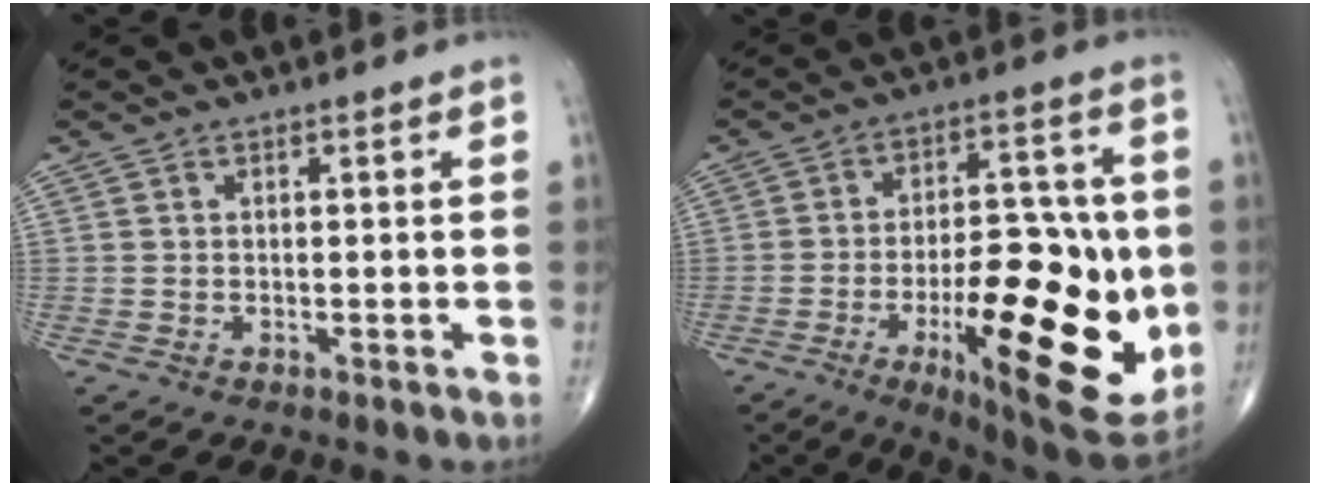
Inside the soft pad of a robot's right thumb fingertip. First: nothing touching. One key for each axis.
{"total": 26.0, "fx": -5.6, "fy": 9.8, "fz": 23.4, "tx": -0.297, "ty": 0.001, "tz": -0.066}